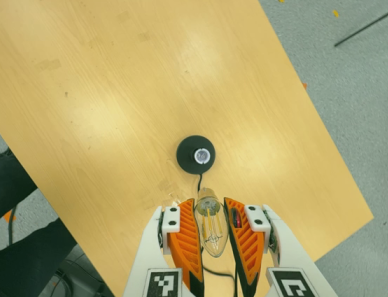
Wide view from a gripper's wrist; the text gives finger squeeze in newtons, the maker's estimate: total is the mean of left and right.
{"total": 18.1, "left": 19.6, "right": 16.7}